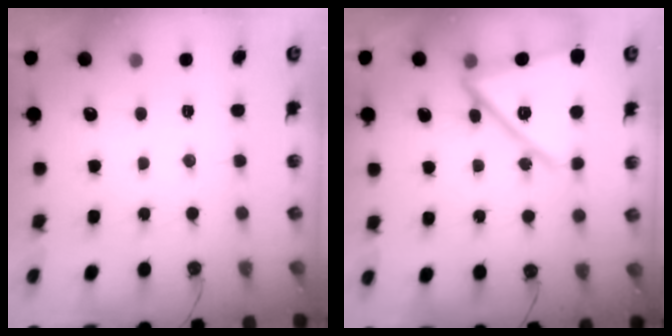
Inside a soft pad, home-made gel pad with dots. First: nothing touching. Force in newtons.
{"total": 16.1, "press": 16.1, "slide": 1.3}